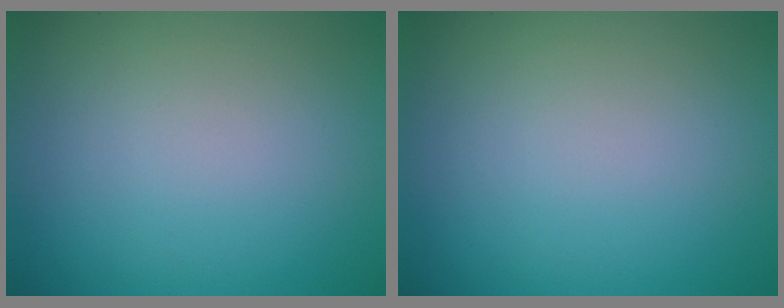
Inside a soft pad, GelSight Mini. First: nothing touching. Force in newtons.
{"total": 0.0}